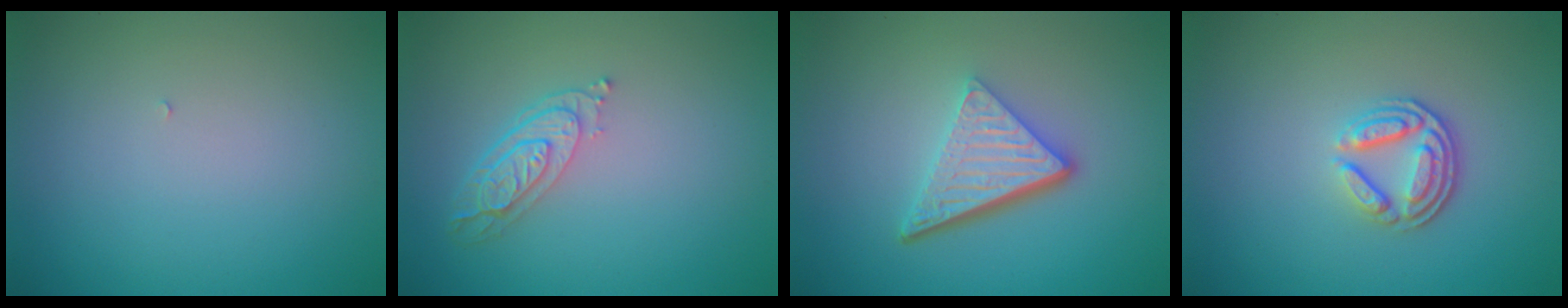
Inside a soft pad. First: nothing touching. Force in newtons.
{"total": 3.4, "press": 2.7, "slide": 2.1}
{"total": 5.4, "press": 3.6, "slide": 4.0}
{"total": 3.7, "press": 2.8, "slide": 2.5}